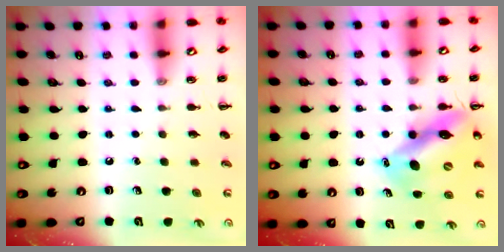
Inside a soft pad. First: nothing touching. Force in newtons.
{"total": 12.6, "press": 12.1, "slide": 3.5}